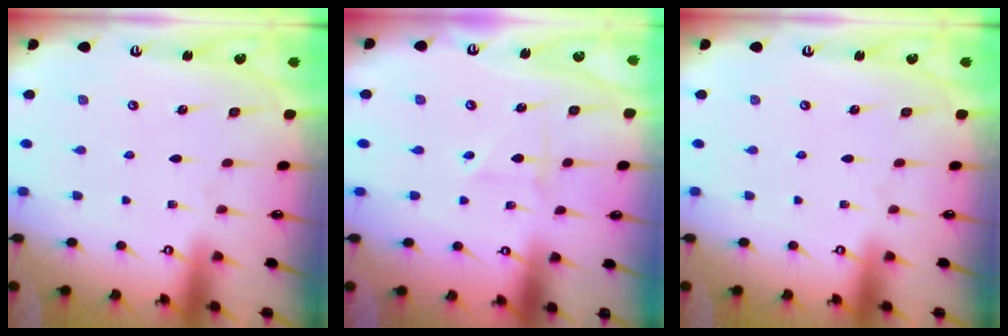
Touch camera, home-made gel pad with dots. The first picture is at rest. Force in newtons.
{"total": 2.4, "press": 2.2, "slide": 1.0}
{"total": 0.0}